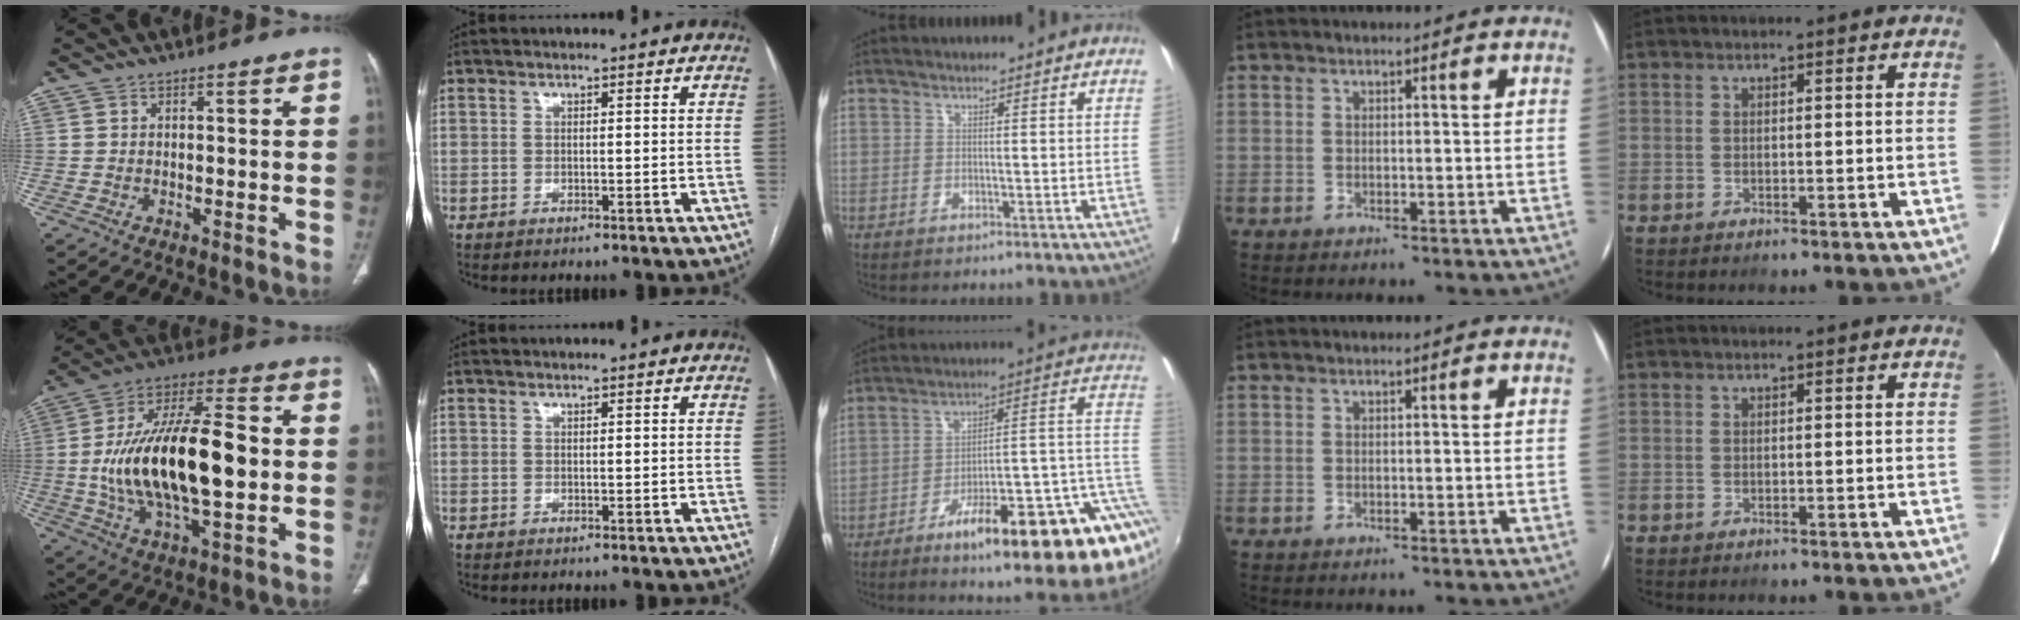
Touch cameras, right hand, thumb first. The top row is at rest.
{"thumb": {"total": 25.0, "force": [-0.9, 10.6, 22.7], "torque": [-0.410, 0.018, -0.012]}, "middle": {"total": 25.1, "force": [-9.4, 4.9, 22.8], "torque": [-0.196, 0.041, -0.135]}}